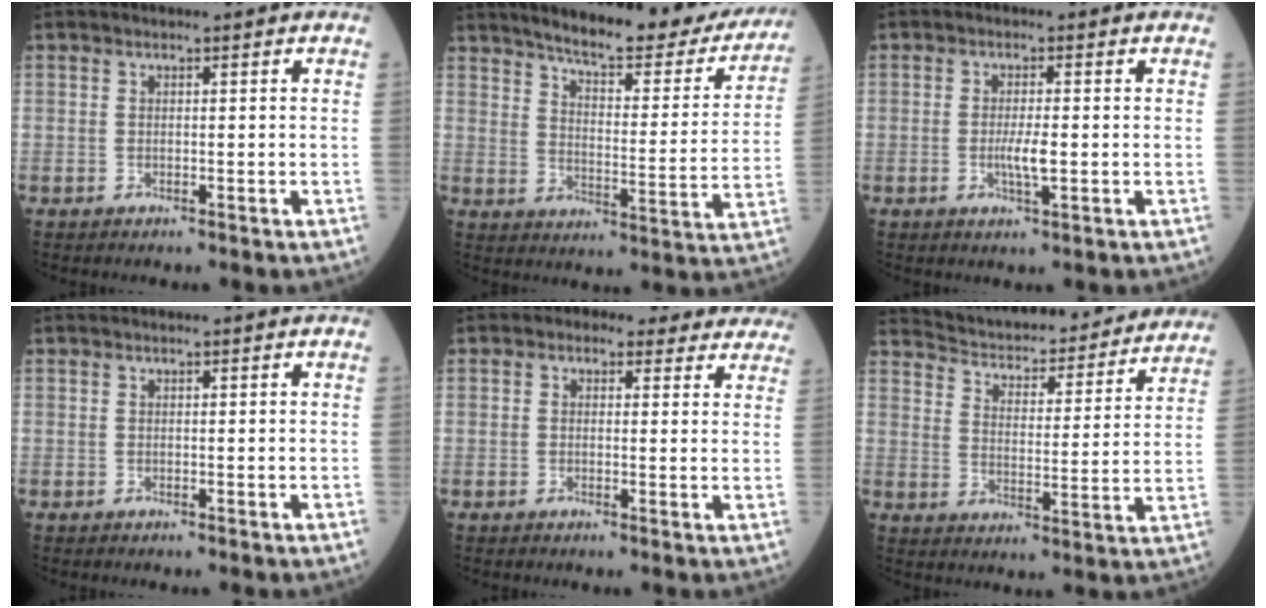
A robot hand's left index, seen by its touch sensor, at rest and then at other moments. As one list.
[{"total": 22.1, "force": [19.6, 4.2, 9.2], "torque": [-0.114, -0.041, 0.243]}, {"total": 3.1, "force": [-0.5, 0.4, 3.0], "torque": [-0.062, -0.004, -0.009]}, {"total": 0.0}, {"total": 8.7, "force": [7.1, 4.5, 2.3], "torque": [-0.004, 0.028, 0.064]}, {"total": 24.1, "force": [22.6, 4.7, 6.6], "torque": [-0.098, -0.031, 0.289]}]